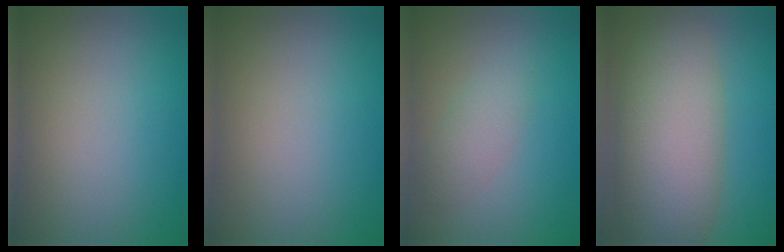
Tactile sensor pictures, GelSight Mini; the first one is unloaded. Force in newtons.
{"total": 0.0}
{"total": 2.0, "press": 2.0, "slide": 0.1}
{"total": 9.2, "press": 9.2, "slide": 0.5}